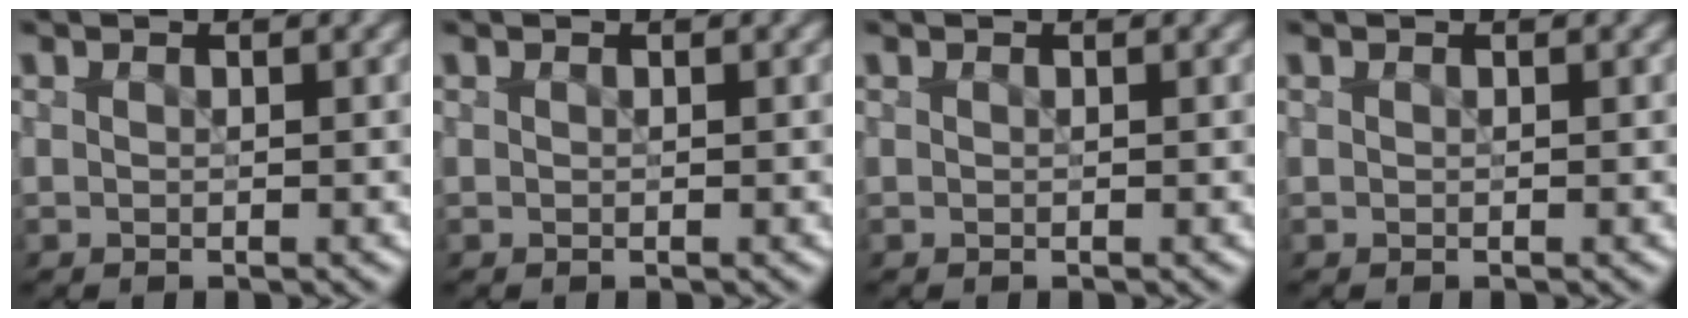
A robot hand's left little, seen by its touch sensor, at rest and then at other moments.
{"total": 0.0}
{"total": 0.0}
{"total": 0.0}